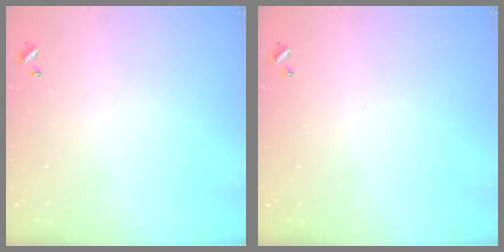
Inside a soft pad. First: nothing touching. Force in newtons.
{"total": 0.0}